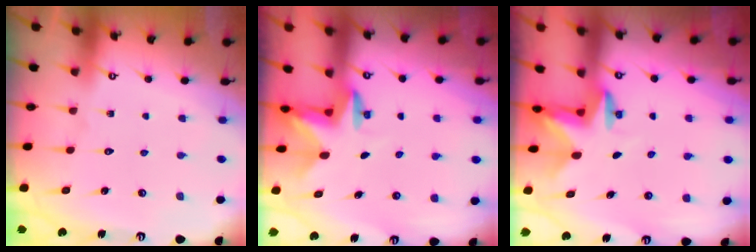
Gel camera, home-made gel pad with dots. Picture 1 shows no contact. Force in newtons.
{"total": 2.3, "press": 2.3, "slide": 0.4}
{"total": 2.5, "press": 2.5, "slide": 0.4}